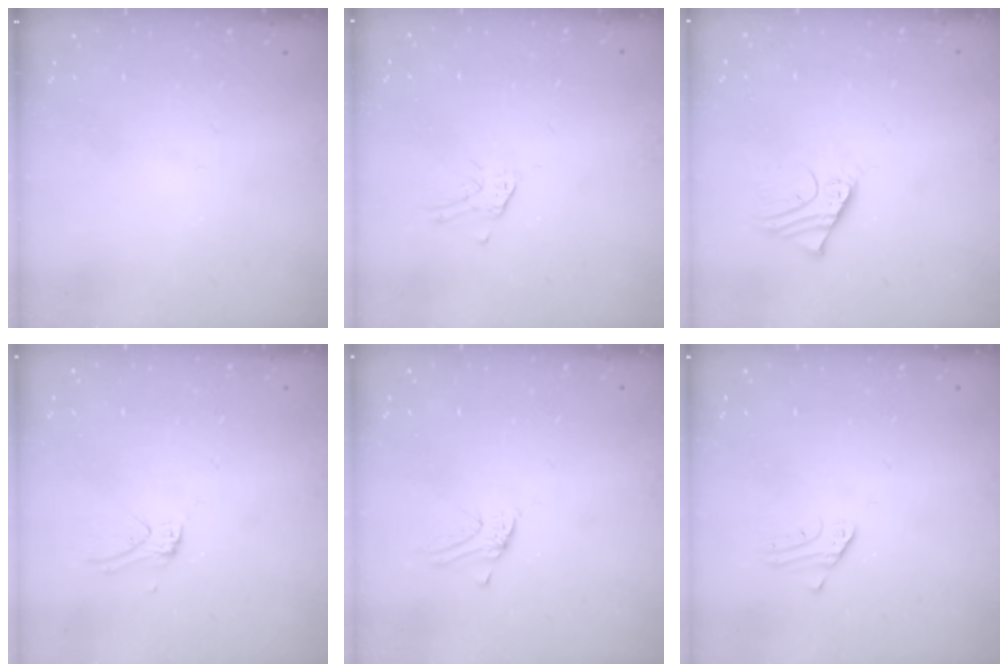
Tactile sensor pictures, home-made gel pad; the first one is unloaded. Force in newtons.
{"total": 2.8, "press": 2.8, "slide": 0.1}
{"total": 3.2, "press": 3.2, "slide": 0.3}
{"total": 3.4, "press": 3.3, "slide": 0.4}
{"total": 1.4, "press": 1.4, "slide": 0.1}
{"total": 1.5, "press": 1.5, "slide": 0.1}